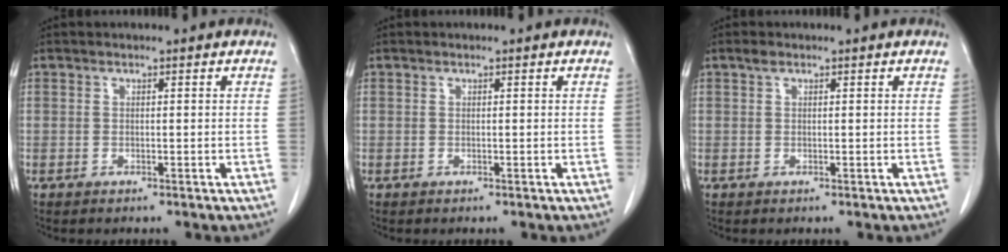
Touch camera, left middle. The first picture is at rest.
{"total": 0.0}
{"total": 0.7, "force": [0.5, 0.3, 0.4], "torque": [-0.010, 0.007, 0.010]}